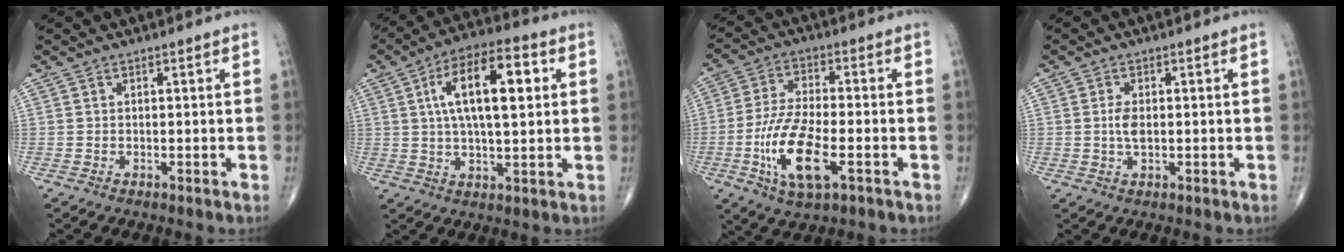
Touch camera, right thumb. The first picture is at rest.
{"total": 15.6, "force": [3.7, 6.3, 13.7], "torque": [-0.224, 0.013, 0.057]}
{"total": 13.0, "force": [-4.3, 4.8, 11.3], "torque": [-0.226, 0.009, -0.079]}
{"total": 2.9, "force": [0.1, 1.4, 2.5], "torque": [-0.050, 0.000, 0.001]}